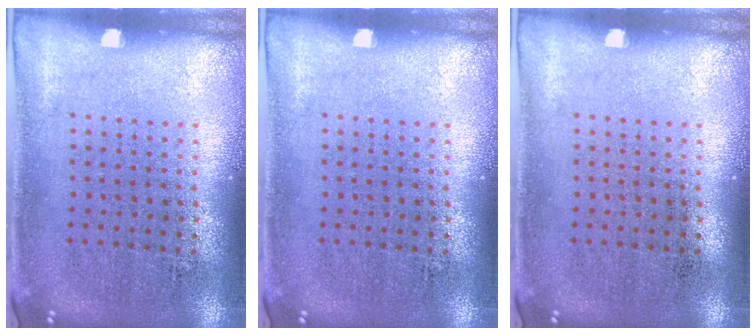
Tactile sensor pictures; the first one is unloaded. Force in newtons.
{"total": 0.0}
{"total": 0.0}